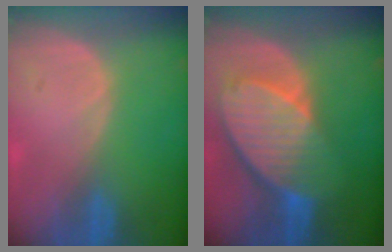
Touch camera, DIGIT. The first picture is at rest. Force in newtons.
{"total": 10.2, "press": 8.8, "slide": 5.0}